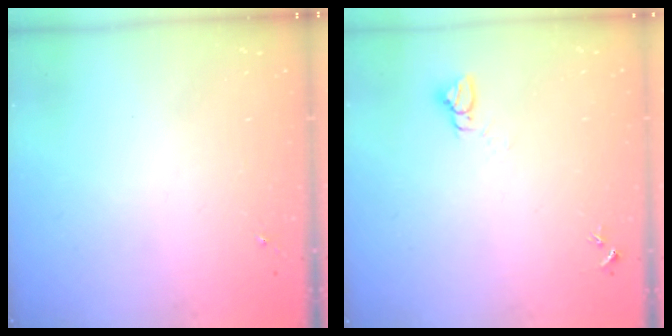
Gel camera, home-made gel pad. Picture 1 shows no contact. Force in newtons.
{"total": 2.8, "press": 2.8, "slide": 0.1}